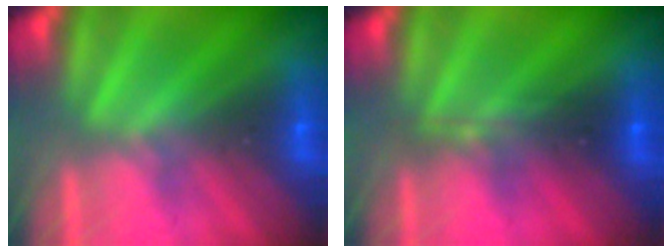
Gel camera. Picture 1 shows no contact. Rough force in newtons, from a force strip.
{"total": 2.3}